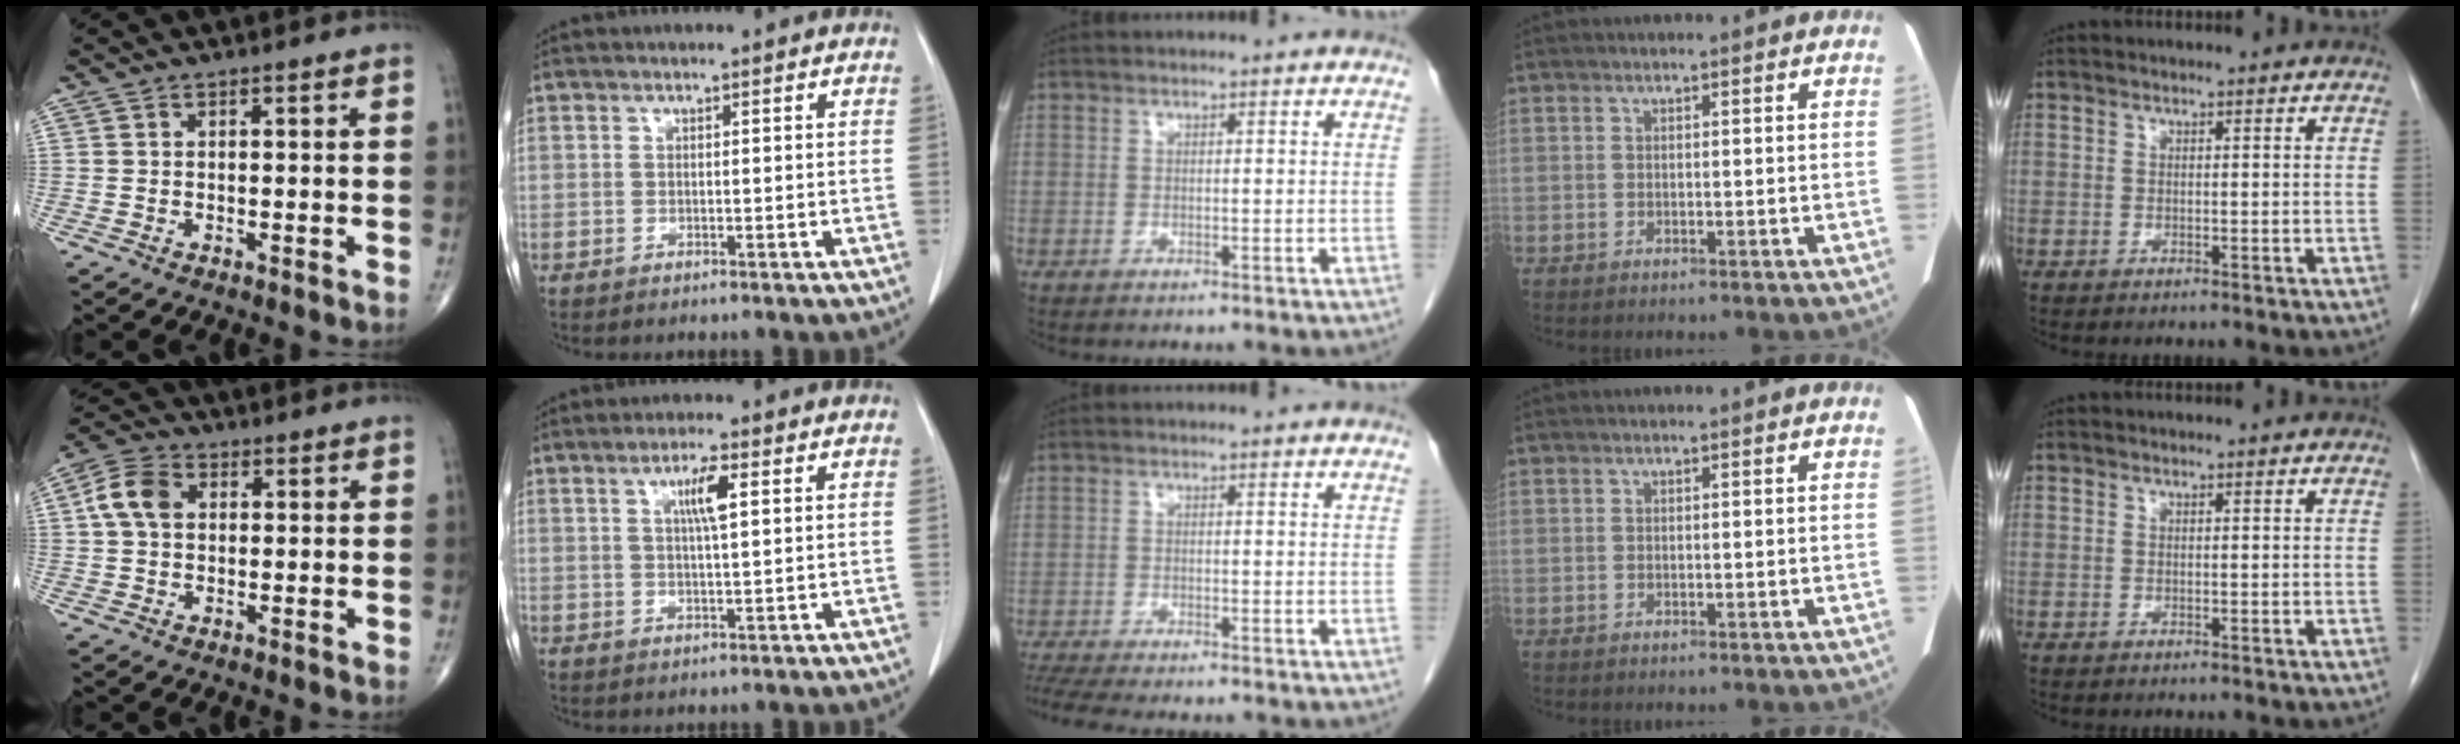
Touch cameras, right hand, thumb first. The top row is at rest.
{"thumb": {"total": 6.9, "force": [1.2, 5.0, 4.7], "torque": [-0.090, 0.017, 0.015]}, "index": {"total": 4.3, "force": [1.5, 0.3, 4.0], "torque": [-0.073, -0.001, 0.025]}, "middle": {"total": 7.6, "force": [-6.6, 0.8, 3.7], "torque": [-0.059, -0.010, -0.105]}}